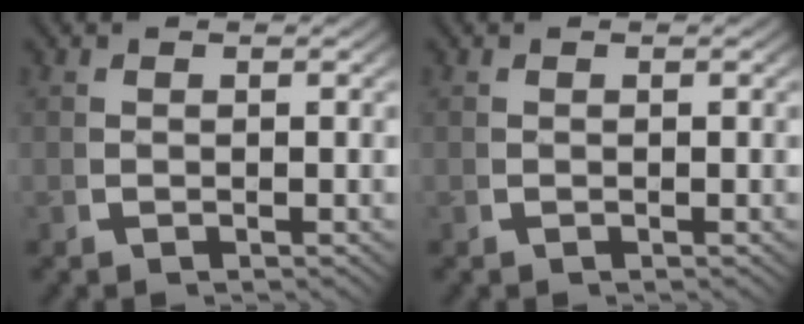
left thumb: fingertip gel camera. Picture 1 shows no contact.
{"total": 0.0}